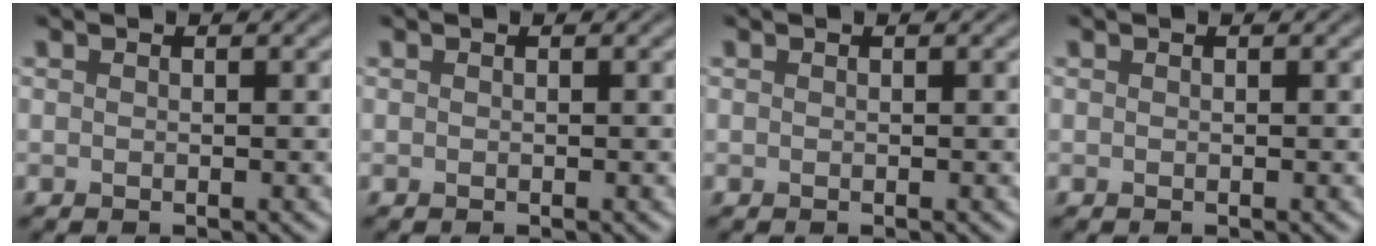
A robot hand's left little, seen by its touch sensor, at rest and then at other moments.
{"total": 0.0}
{"total": 0.0}
{"total": 0.0}